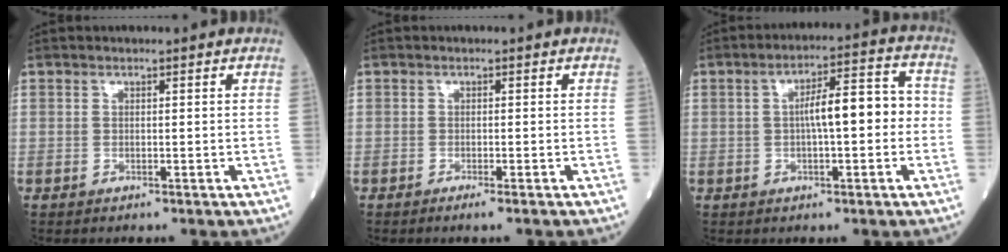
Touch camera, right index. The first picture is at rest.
{"total": 1.5, "force": [-1.1, -0.3, 1.0], "torque": [-0.016, -0.002, -0.016]}
{"total": 8.1, "force": [-0.2, 2.0, 7.8], "torque": [-0.130, 0.034, -0.003]}